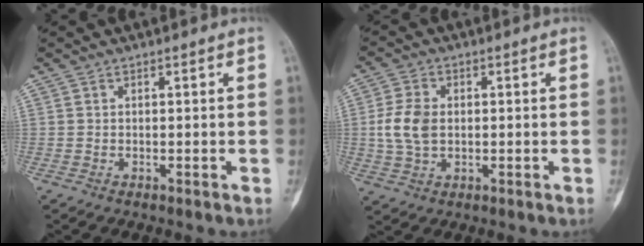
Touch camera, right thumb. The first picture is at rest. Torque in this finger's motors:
{"motor_torque": [0.04, 0.62, 0.07, 0.01, 0.07]}